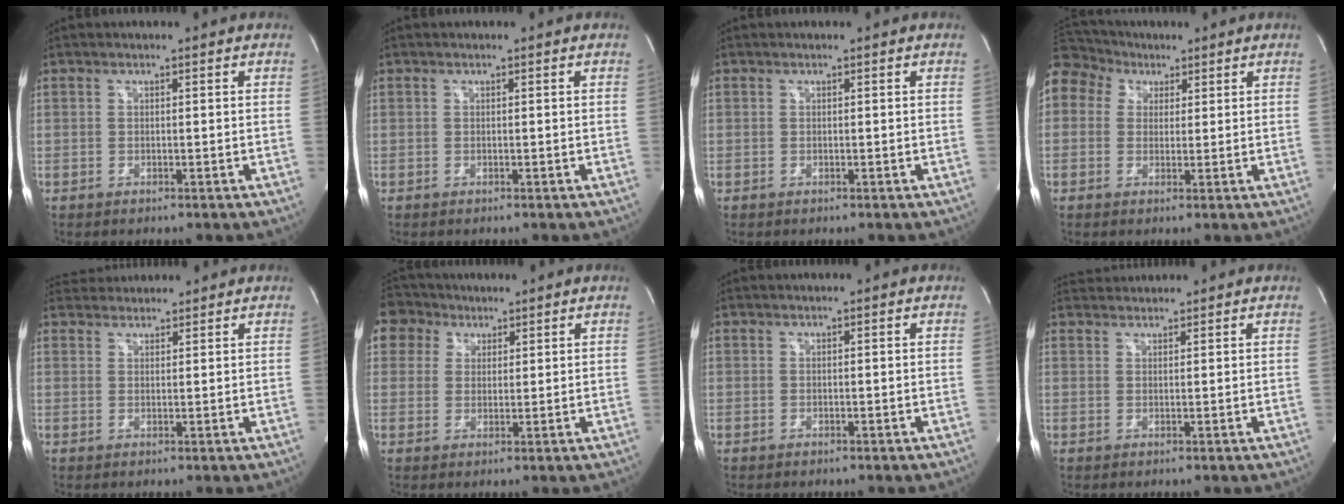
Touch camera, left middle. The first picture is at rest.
{"total": 0.0}
{"total": 0.0}
{"total": 16.5, "force": [7.6, 13.4, 6.0], "torque": [-0.203, 0.099, 0.152]}
{"total": 4.3, "force": [4.1, 1.1, 0.2], "torque": [-0.009, 0.033, 0.071]}
{"total": 6.5, "force": [3.8, 5.2, 0.3], "torque": [-0.009, 0.024, 0.076]}
{"total": 0.0}
{"total": 2.7, "force": [2.7, 0.3, -0.1], "torque": [-0.007, 0.025, 0.054]}